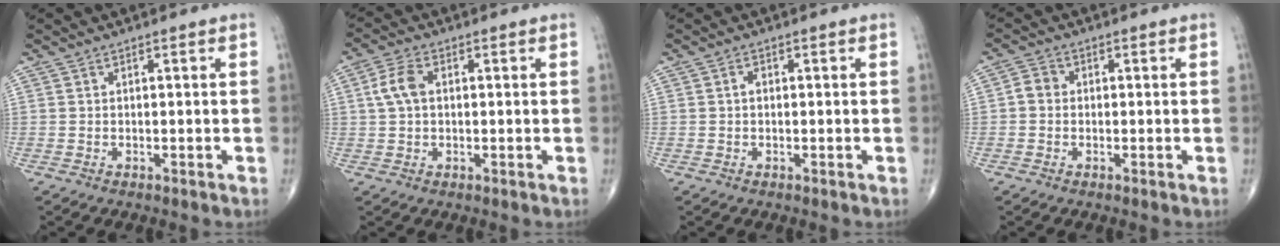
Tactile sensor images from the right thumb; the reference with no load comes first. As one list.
[{"total": 5.1, "force": [0.8, 3.2, 3.9], "torque": [-0.084, 0.013, 0.012]}, {"total": 1.3, "force": [0.0, 0.9, 0.9], "torque": [-0.011, 0.005, -0.001]}, {"total": 2.6, "force": [-0.2, 2.3, 1.3], "torque": [-0.015, 0.007, -0.012]}]